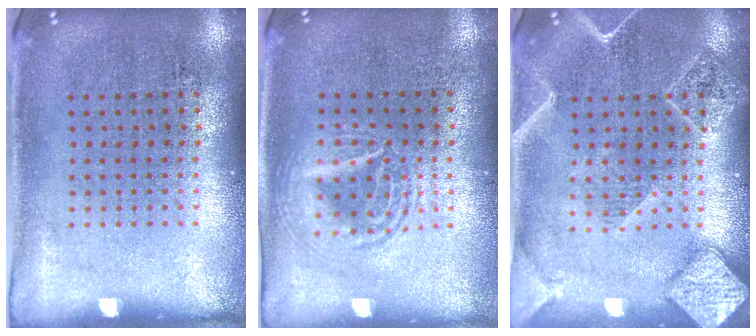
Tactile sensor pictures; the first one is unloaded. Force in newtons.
{"total": 1.6, "press": 1.6, "slide": 0.2}
{"total": 2.1, "press": 2.1, "slide": 0.2}